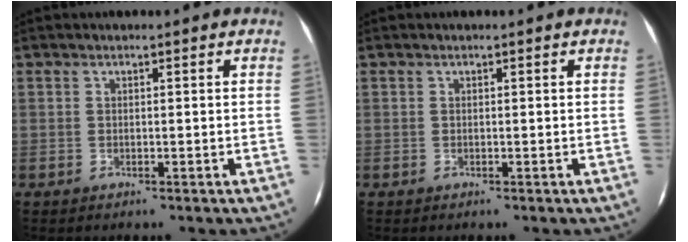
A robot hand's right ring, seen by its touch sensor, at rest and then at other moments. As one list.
[{"total": 0.0}]